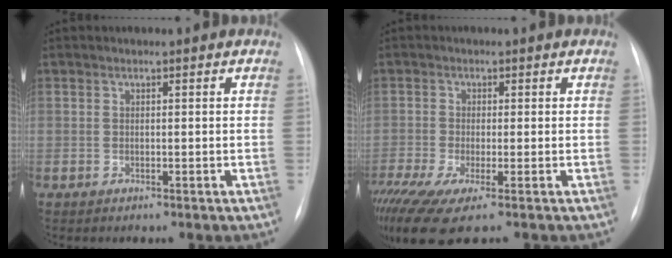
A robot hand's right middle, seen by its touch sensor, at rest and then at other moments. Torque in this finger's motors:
{"motor_torque": [0.96, -1.18, 0.54, 0.21]}